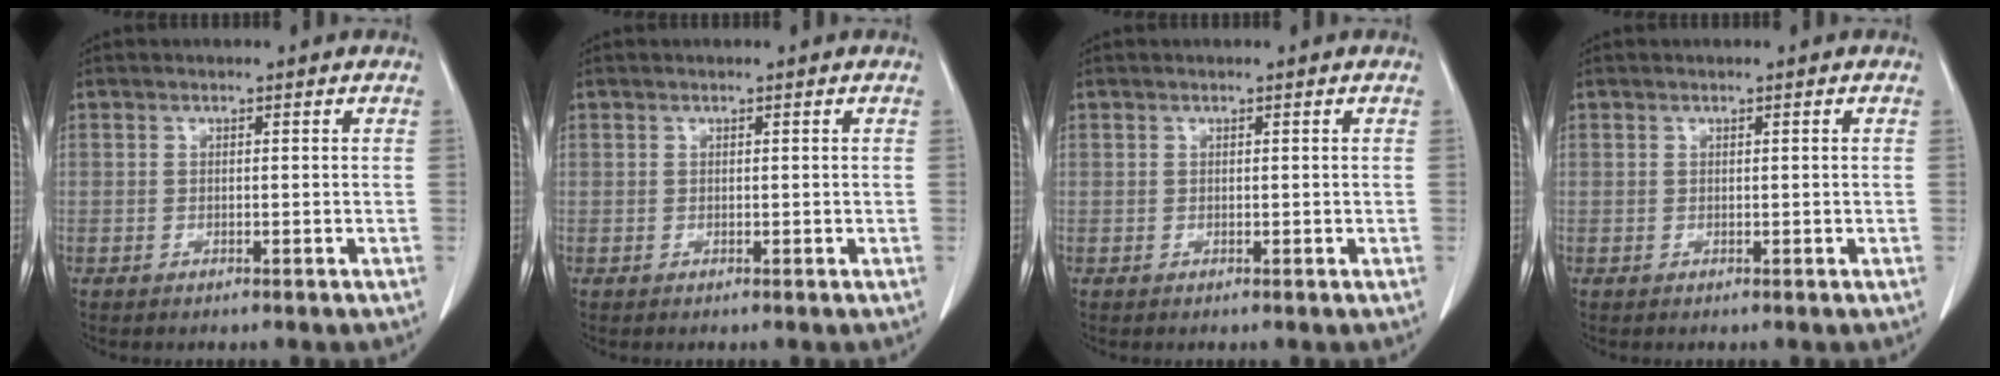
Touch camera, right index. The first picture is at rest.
{"total": 0.0}
{"total": 0.0}
{"total": 0.0}